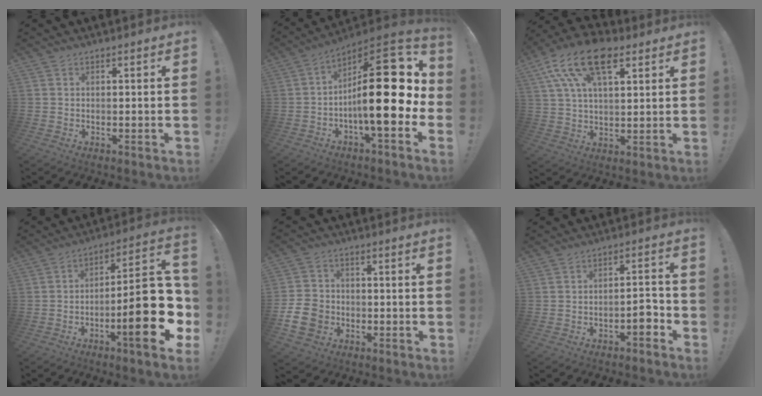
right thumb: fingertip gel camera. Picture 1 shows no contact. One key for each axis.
{"total": 24.9, "fx": 0.3, "fy": 8.1, "fz": 23.6, "tx": -0.367, "ty": -0.001, "tz": 0.009}
{"total": 17.4, "fx": 8.8, "fy": 8.7, "fz": 12.2, "tx": -0.229, "ty": -0.031, "tz": 0.155}
{"total": 23.8, "fx": -6.0, "fy": 6.7, "fz": 22.0, "tx": -0.301, "ty": 0.034, "tz": -0.089}
{"total": 11.3, "fx": -4.2, "fy": 9.0, "fz": 5.3, "tx": -0.105, "ty": 0.031, "tz": -0.075}
{"total": 5.8, "fx": -3.2, "fy": 2.0, "fz": 4.4, "tx": -0.059, "ty": 0.011, "tz": -0.055}